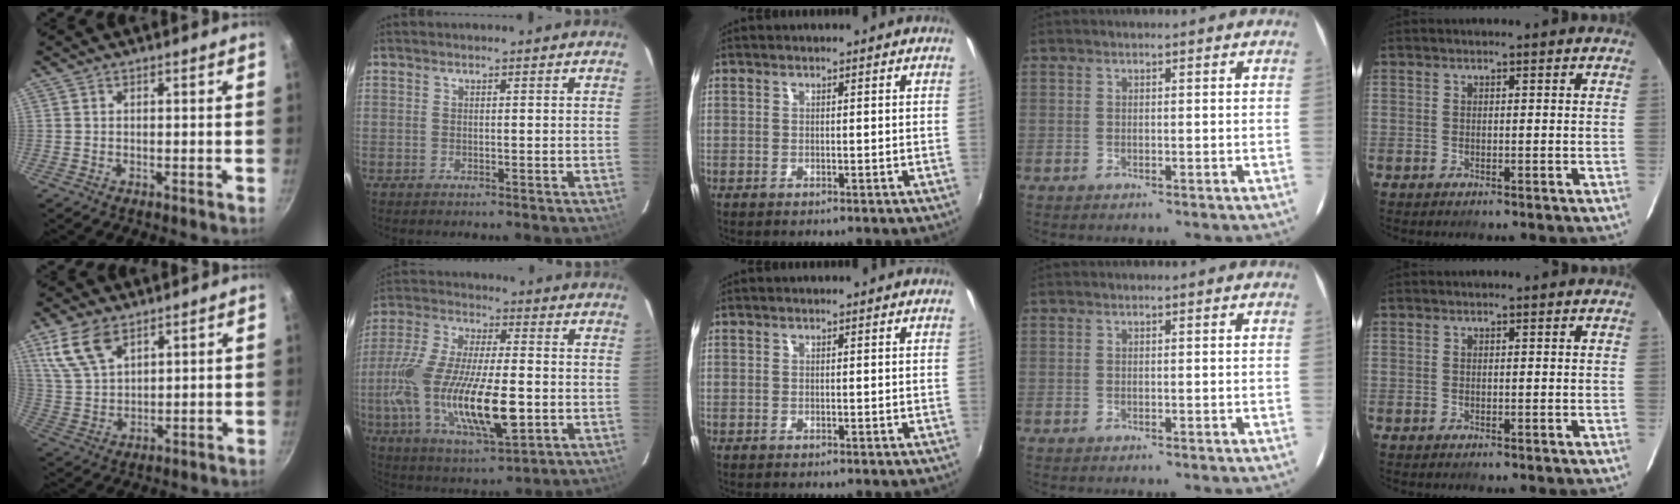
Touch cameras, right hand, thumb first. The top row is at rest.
{"thumb": {"total": 9.9, "force": [5.9, 5.2, 6.0], "torque": [-0.111, -0.017, 0.128]}, "index": {"total": 22.4, "force": [-4.8, 7.4, 20.6], "torque": [-0.416, -0.030, -0.083]}}